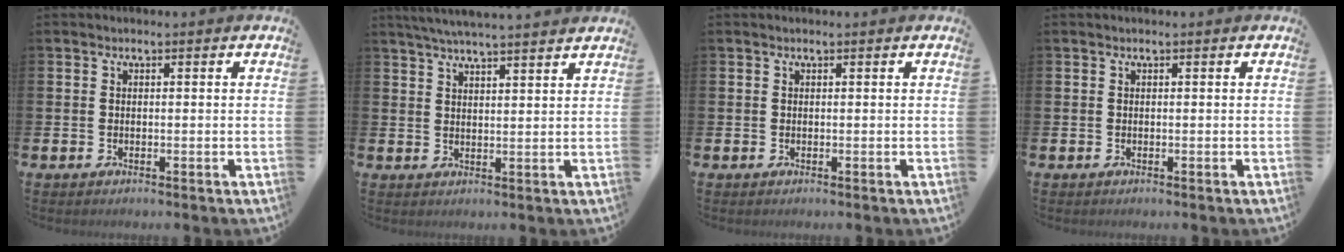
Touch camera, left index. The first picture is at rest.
{"total": 4.6, "force": [4.4, -0.4, 1.2], "torque": [-0.029, -0.018, 0.078]}
{"total": 0.0}
{"total": 0.0}